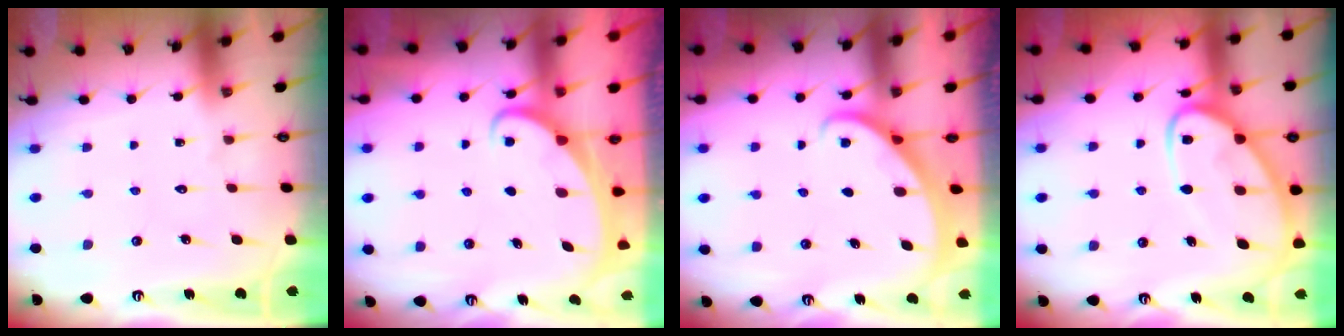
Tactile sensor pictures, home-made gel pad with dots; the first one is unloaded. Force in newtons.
{"total": 2.4, "press": 2.4, "slide": 0.3}
{"total": 1.5, "press": 1.5, "slide": 0.1}
{"total": 12.9, "press": 12.9, "slide": 0.9}